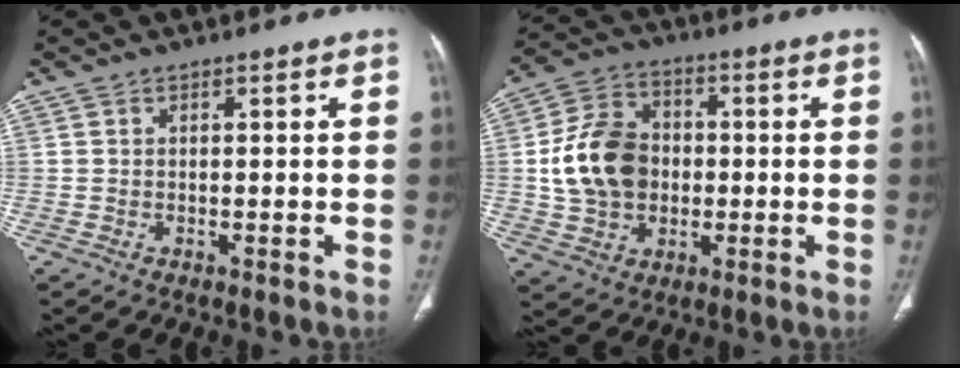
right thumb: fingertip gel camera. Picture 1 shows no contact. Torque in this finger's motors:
{"motor_torque": [1.02, 1.01, 0.56, -0.42, 0.14]}